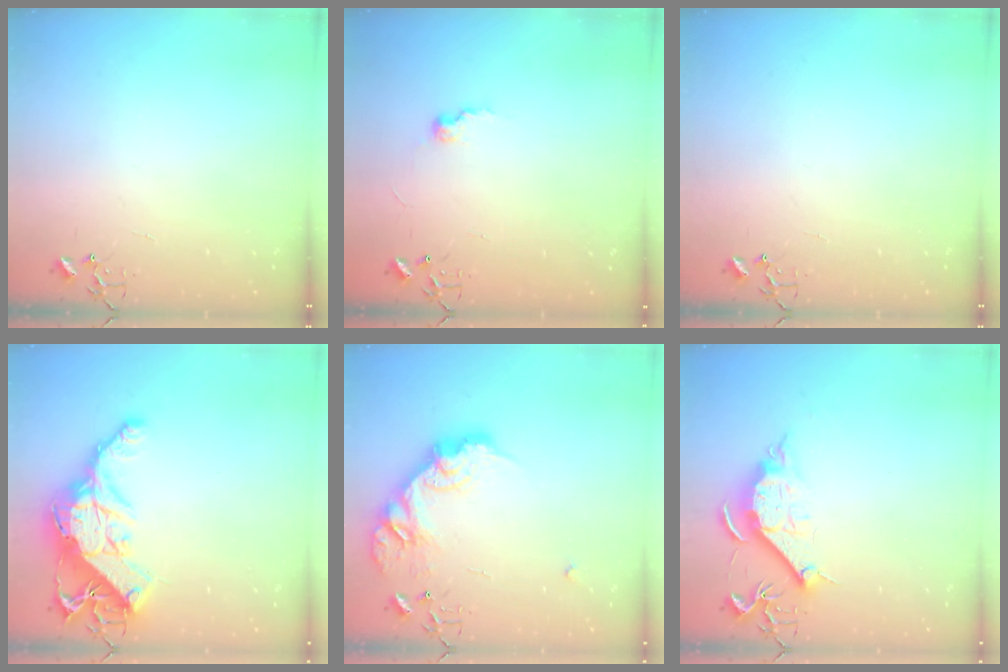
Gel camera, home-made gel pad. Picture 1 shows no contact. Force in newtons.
{"total": 7.0, "press": 7.0, "slide": 0.6}
{"total": 0.0}
{"total": 18.1, "press": 18.0, "slide": 1.6}
{"total": 18.3, "press": 18.3, "slide": 1.0}
{"total": 10.1, "press": 10.0, "slide": 0.8}